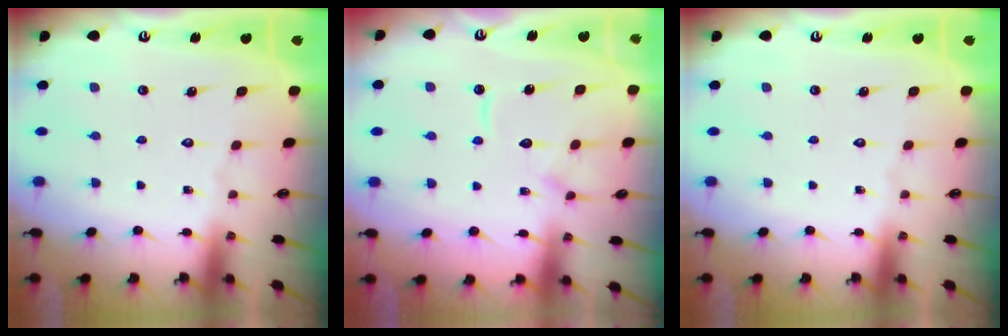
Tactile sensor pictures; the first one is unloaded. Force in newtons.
{"total": 10.8, "press": 10.8, "slide": 1.1}
{"total": 0.0}